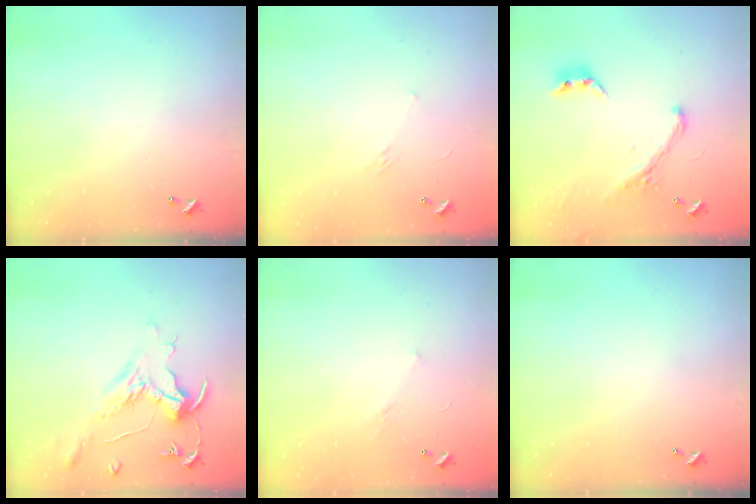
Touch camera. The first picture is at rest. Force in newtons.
{"total": 6.1, "press": 6.1, "slide": 0.9}
{"total": 2.6, "press": 2.3, "slide": 1.3}
{"total": 1.6, "press": 1.4, "slide": 0.7}
{"total": 4.5, "press": 4.3, "slide": 1.0}
{"total": 0.0}